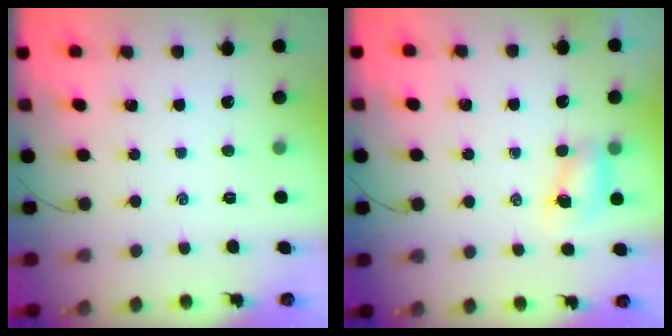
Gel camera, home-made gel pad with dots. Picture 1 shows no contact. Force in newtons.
{"total": 5.9, "press": 5.9, "slide": 1.0}